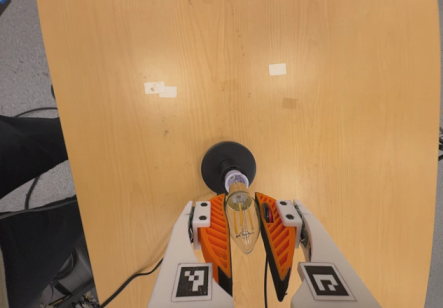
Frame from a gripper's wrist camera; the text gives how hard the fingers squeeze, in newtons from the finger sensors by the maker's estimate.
{"total": 17.3, "left": 18.6, "right": 16.0}